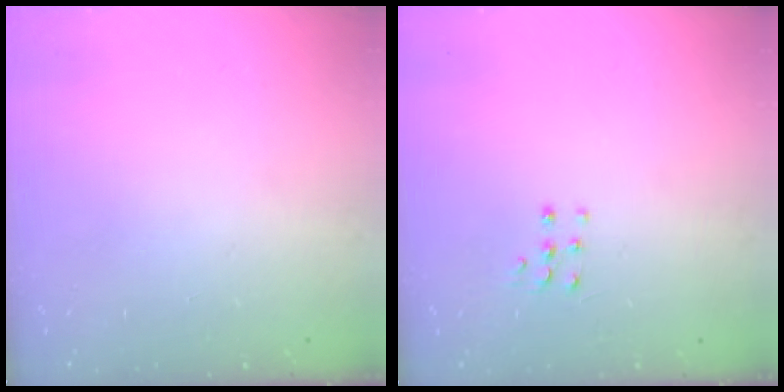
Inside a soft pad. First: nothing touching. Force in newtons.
{"total": 3.3, "press": 3.3, "slide": 0.5}